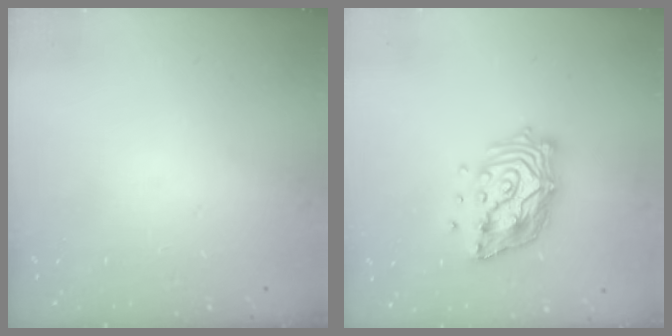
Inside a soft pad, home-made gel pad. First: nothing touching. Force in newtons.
{"total": 14.3, "press": 14.1, "slide": 2.0}